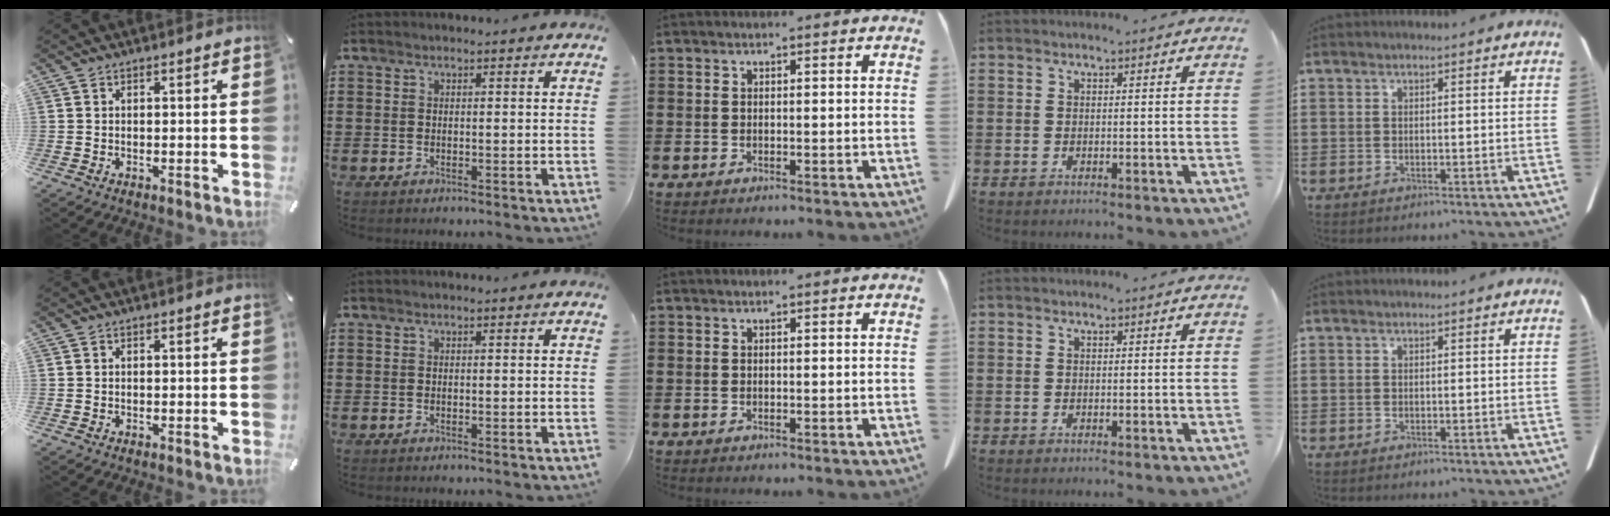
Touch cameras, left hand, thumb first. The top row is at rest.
{}